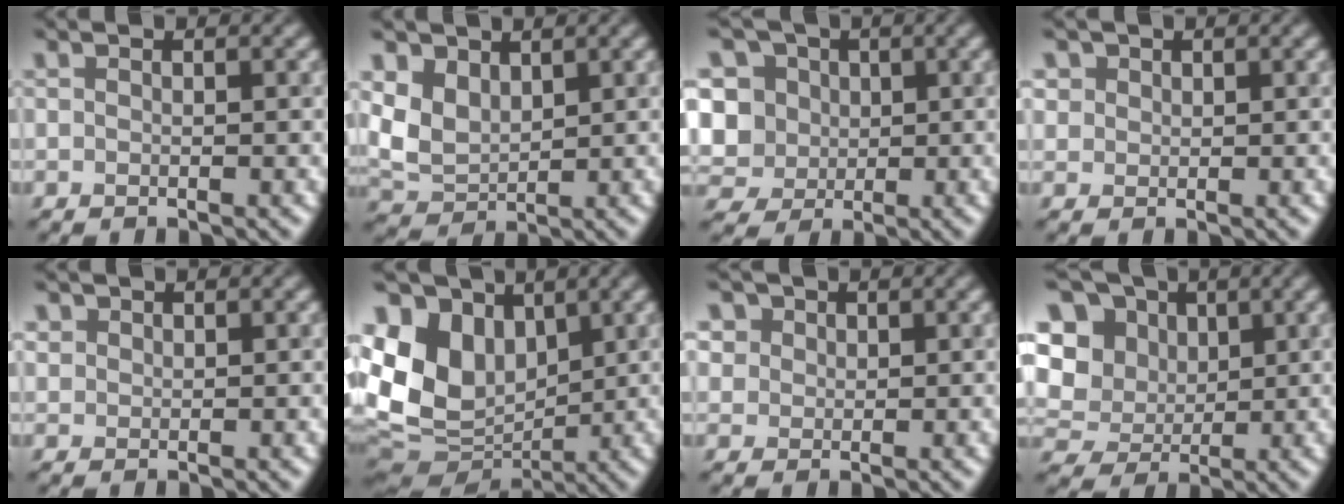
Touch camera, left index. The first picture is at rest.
{"total": 3.4, "force": [1.3, 2.4, 2.0], "torque": [-0.048, -0.005, 0.028]}
{"total": 9.5, "force": [2.5, 8.2, 4.0], "torque": [-0.098, 0.025, 0.024]}
{"total": 1.9, "force": [1.1, 1.4, 0.4], "torque": [-0.009, 0.006, 0.022]}
{"total": 0.8, "force": [0.5, 0.7, -0.1], "torque": [0.007, -0.002, 0.010]}
{"total": 11.7, "force": [2.1, 9.0, 7.2], "torque": [-0.164, 0.008, 0.056]}
{"total": 3.7, "force": [2.0, 2.9, 1.2], "torque": [-0.027, 0.010, 0.030]}
{"total": 11.6, "force": [4.1, 9.6, 4.9], "torque": [-0.138, 0.024, 0.073]}